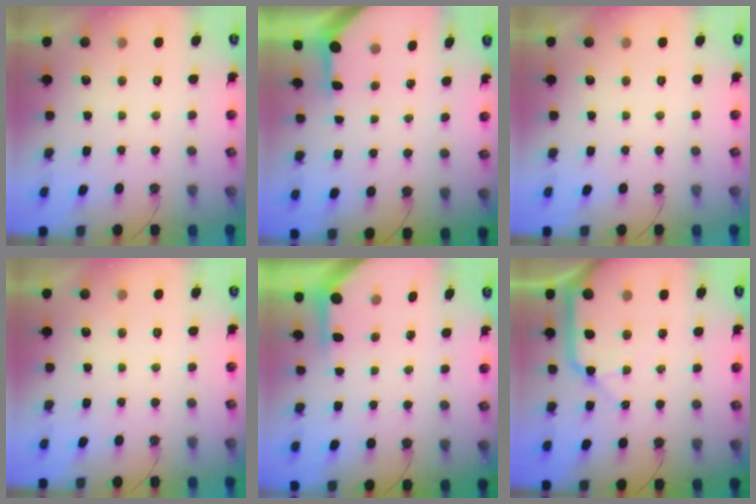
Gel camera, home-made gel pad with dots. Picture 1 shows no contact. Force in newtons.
{"total": 3.4, "press": 3.3, "slide": 0.4}
{"total": 0.0}
{"total": 0.0}
{"total": 3.7, "press": 3.7, "slide": 0.3}
{"total": 12.7, "press": 12.6, "slide": 1.8}